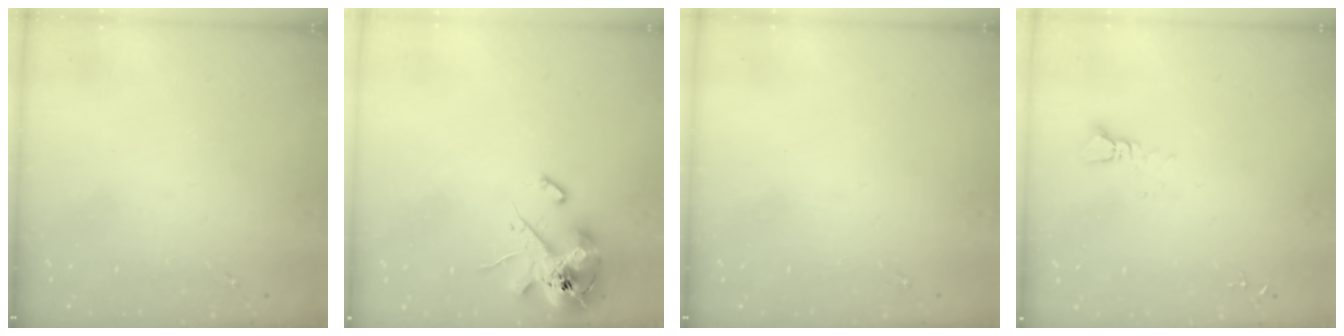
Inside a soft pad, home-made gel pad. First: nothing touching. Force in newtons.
{"total": 14.9, "press": 14.7, "slide": 2.3}
{"total": 0.0}
{"total": 2.4, "press": 2.4, "slide": 0.1}